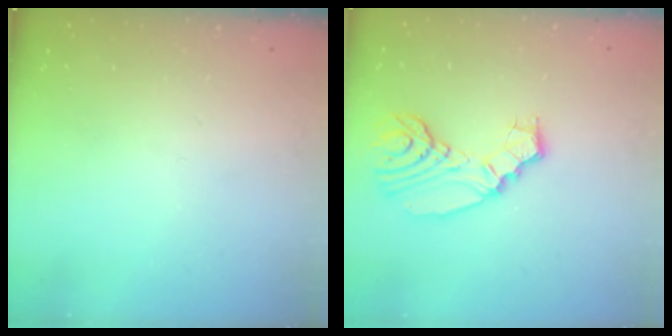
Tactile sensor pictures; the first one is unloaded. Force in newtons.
{"total": 10.8, "press": 10.7, "slide": 1.0}